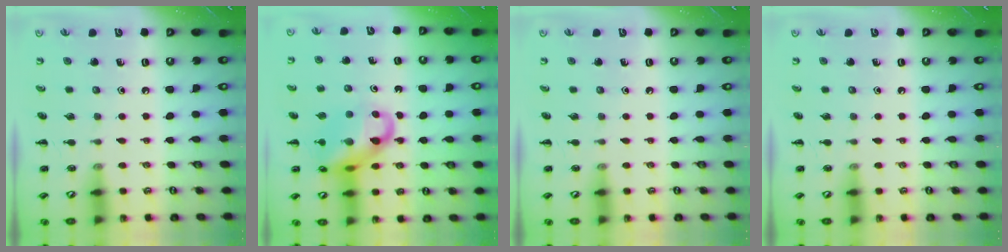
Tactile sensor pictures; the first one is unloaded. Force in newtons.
{"total": 16.9, "press": 16.7, "slide": 2.5}
{"total": 0.0}
{"total": 0.0}